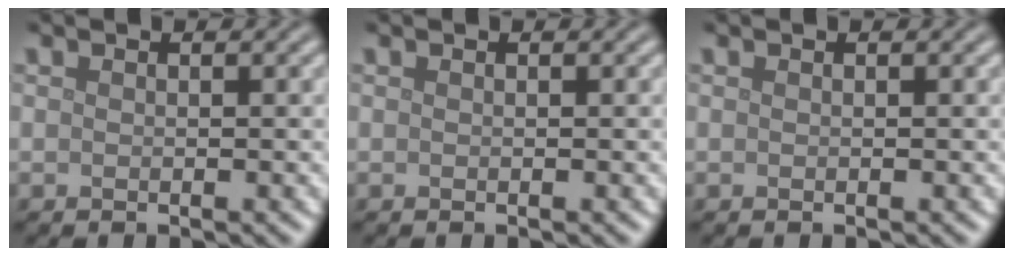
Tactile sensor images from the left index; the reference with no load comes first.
{"total": 0.0}
{"total": 0.0}